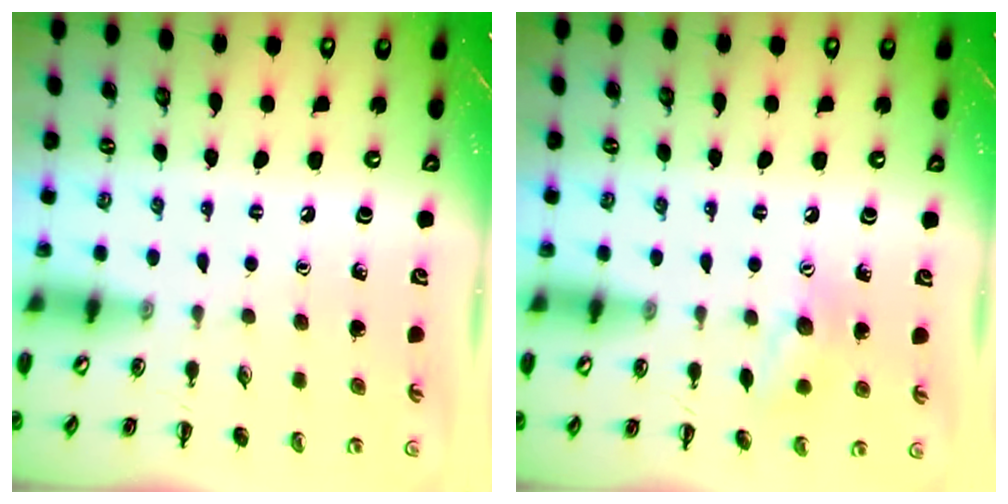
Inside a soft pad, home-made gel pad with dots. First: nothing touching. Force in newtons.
{"total": 8.5, "press": 8.4, "slide": 1.1}